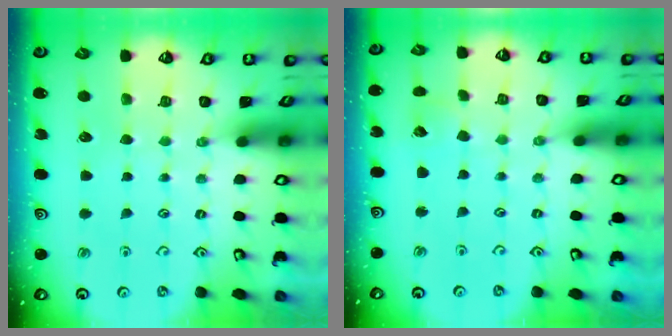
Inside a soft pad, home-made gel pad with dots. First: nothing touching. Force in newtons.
{"total": 4.3, "press": 4.2, "slide": 0.6}